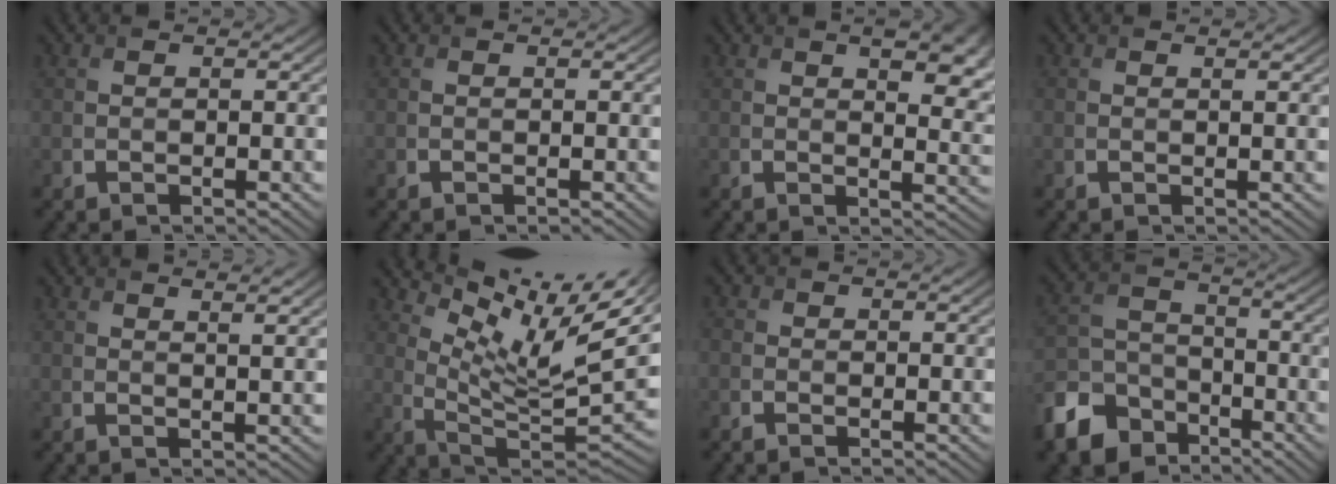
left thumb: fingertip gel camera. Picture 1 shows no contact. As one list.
[{"total": 0.0}, {"total": 8.3, "force": [3.4, 3.8, 6.5], "torque": [-0.082, -0.001, 0.051]}, {"total": 0.6, "force": [0.5, 0.0, 0.4], "torque": [-0.005, 0.001, 0.006]}, {"total": 2.7, "force": [2.0, 0.5, 1.8], "torque": [-0.021, 0.002, 0.022]}, {"total": 14.5, "force": [8.4, 4.9, 10.8], "torque": [-0.208, -0.006, 0.158]}, {"total": 1.4, "force": [-0.7, 1.1, 0.4], "torque": [-0.007, -0.004, -0.019]}, {"total": 9.7, "force": [-6.4, 6.1, 3.9], "torque": [-0.096, -0.019, -0.140]}]